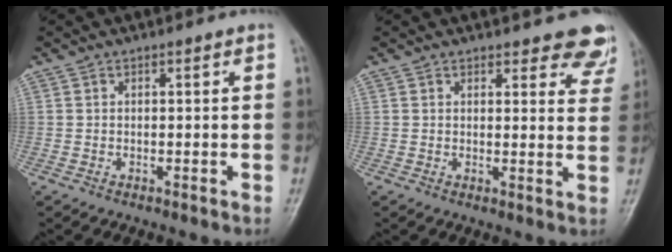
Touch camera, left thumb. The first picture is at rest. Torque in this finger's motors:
{"motor_torque": [0.13, 0.19, 0.09, -0.08, 0.02]}